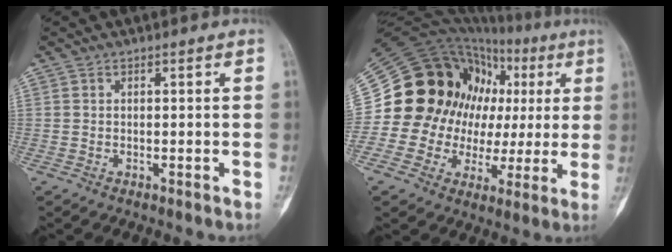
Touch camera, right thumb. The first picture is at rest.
{"total": 24.8, "force": [3.5, 20.0, 14.3], "torque": [-0.184, 0.066, 0.070]}